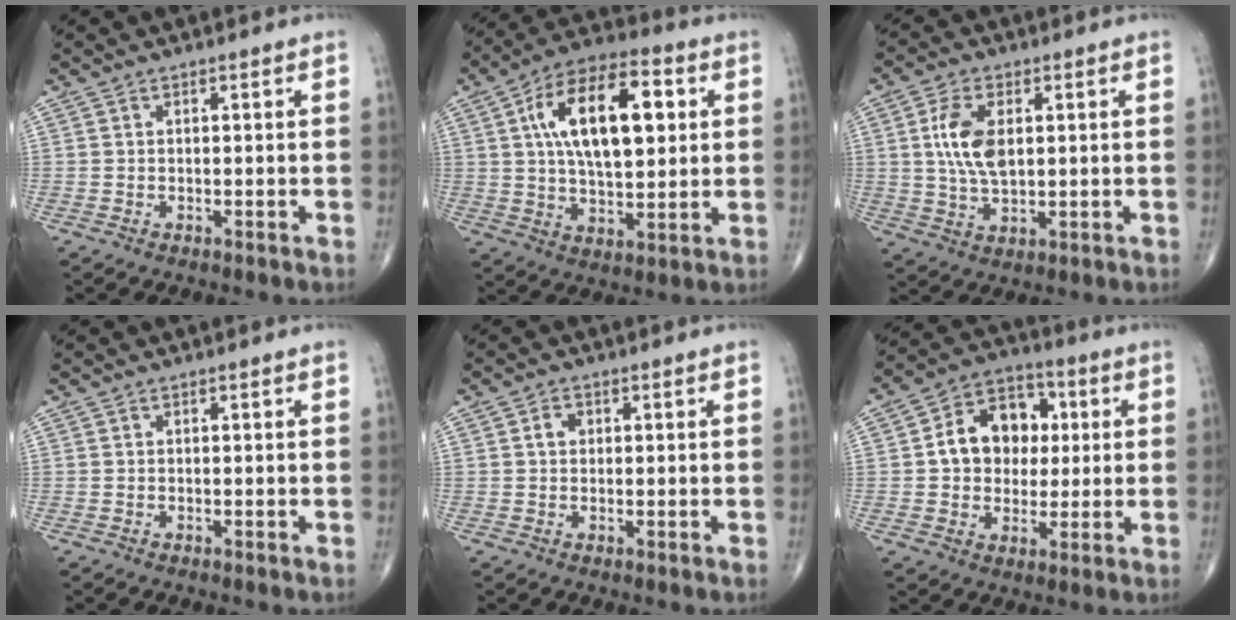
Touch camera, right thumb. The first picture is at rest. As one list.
[{"total": 19.0, "force": [4.4, 9.2, 16.1], "torque": [-0.248, 0.009, 0.070]}, {"total": 8.8, "force": [1.7, 4.6, 7.2], "torque": [-0.143, -0.005, 0.036]}, {"total": 0.0}, {"total": 2.0, "force": [0.5, 1.6, 1.2], "torque": [-0.016, 0.004, 0.008]}, {"total": 13.3, "force": [1.6, 10.5, 8.1], "torque": [-0.083, 0.017, 0.022]}]